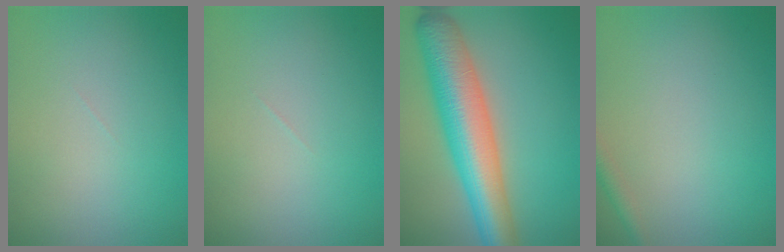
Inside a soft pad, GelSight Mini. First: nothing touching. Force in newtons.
{"total": 0.0}
{"total": 9.6, "press": 9.6, "slide": 0.3}
{"total": 1.4, "press": 1.4, "slide": 0.1}